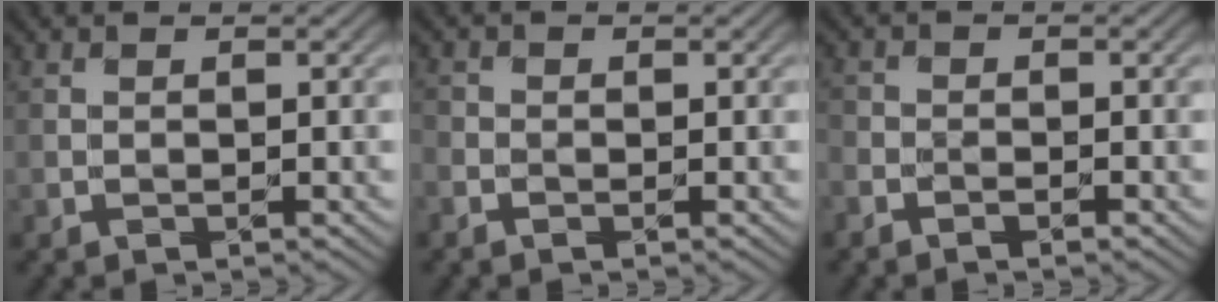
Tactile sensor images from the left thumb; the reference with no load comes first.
{"total": 1.2, "force": [-0.8, 1.0, 0.2], "torque": [-0.007, -0.007, -0.018]}
{"total": 1.6, "force": [-1.4, 0.8, 0.2], "torque": [0.003, -0.002, -0.028]}